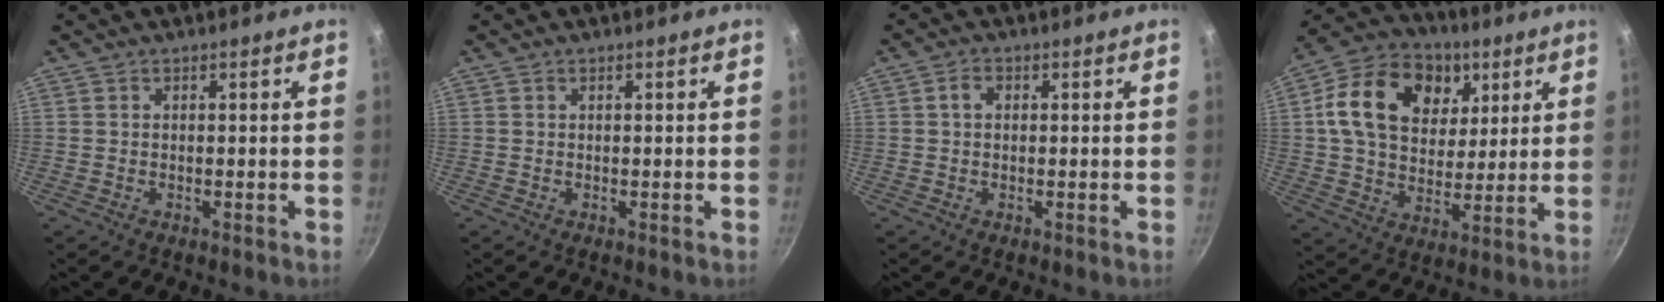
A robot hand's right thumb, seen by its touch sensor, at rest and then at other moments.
{"total": 0.0}
{"total": 2.3, "force": [0.4, 1.6, 1.5], "torque": [-0.023, 0.005, 0.005]}
{"total": 20.3, "force": [6.5, 15.0, 12.0], "torque": [-0.187, -0.001, 0.101]}